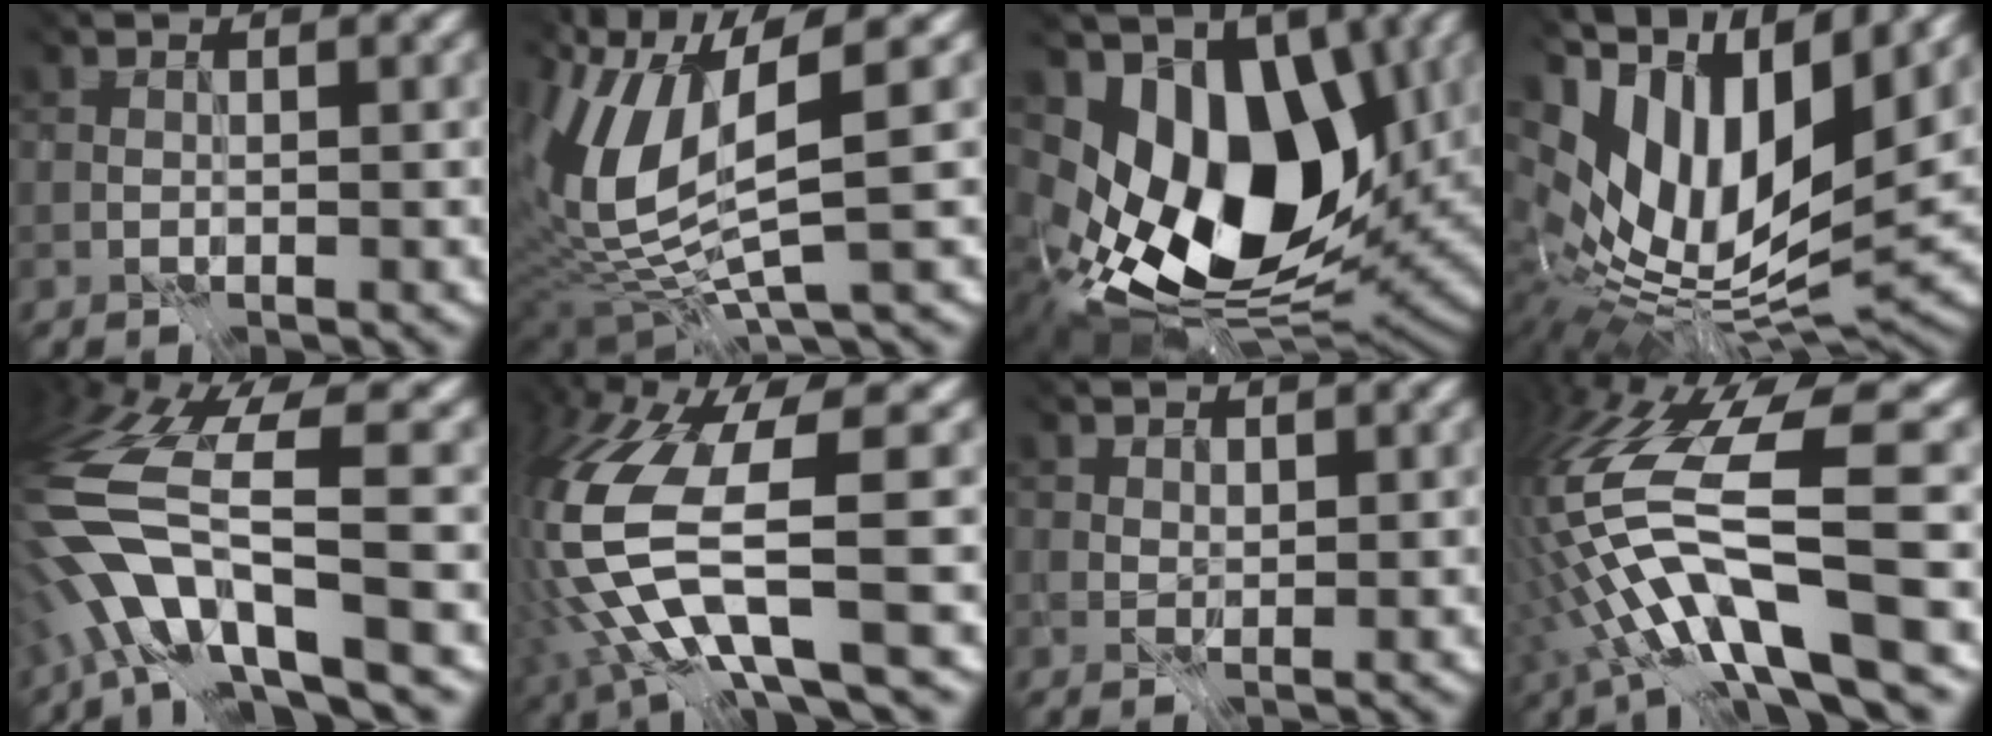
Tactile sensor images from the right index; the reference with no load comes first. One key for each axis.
{"total": 9.0, "fx": -0.4, "fy": 2.7, "fz": 8.5, "tx": -0.207, "ty": -0.022, "tz": 0.023}
{"total": 15.4, "fx": -1.1, "fy": 9.7, "fz": 11.9, "tx": -0.234, "ty": -0.021, "tz": 0.013}
{"total": 14.0, "fx": 1.1, "fy": 5.8, "fz": 12.7, "tx": -0.260, "ty": 0.006, "tz": 0.045}
{"total": 10.4, "fx": -5.6, "fy": 1.4, "fz": 8.6, "tx": -0.183, "ty": -0.010, "tz": -0.073}
{"total": 10.7, "fx": -3.9, "fy": 1.9, "fz": 9.8, "tx": -0.225, "ty": -0.030, "tz": -0.036}
{"total": 1.3, "fx": -0.9, "fy": -0.5, "fz": -0.8, "tx": 0.008, "ty": -0.021, "tz": 0.007}
{"total": 11.1, "fx": -5.4, "fy": 0.9, "fz": 9.6, "tx": -0.203, "ty": -0.004, "tz": -0.063}